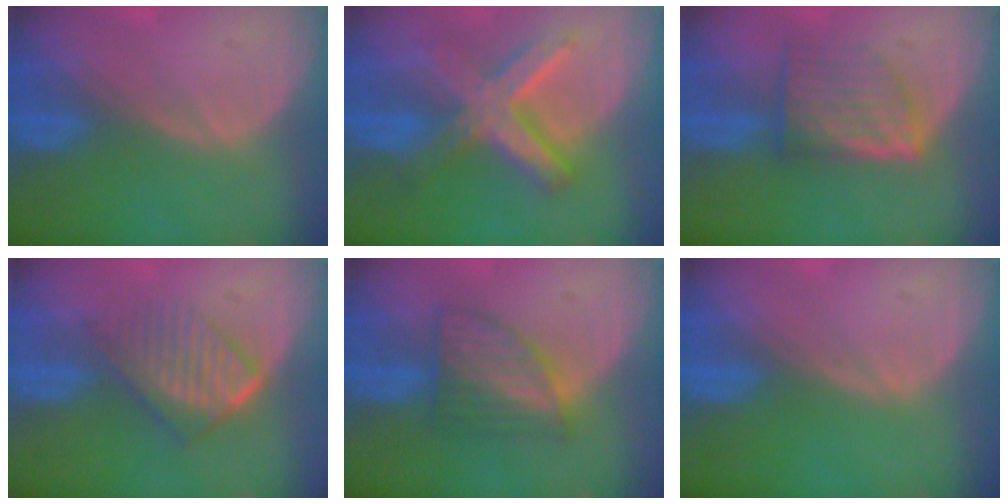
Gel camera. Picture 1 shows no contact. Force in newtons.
{"total": 8.8, "press": 8.8, "slide": 0.7}
{"total": 6.6, "press": 6.1, "slide": 2.5}
{"total": 6.8, "press": 5.9, "slide": 3.4}
{"total": 6.0, "press": 5.9, "slide": 1.0}
{"total": 0.0}